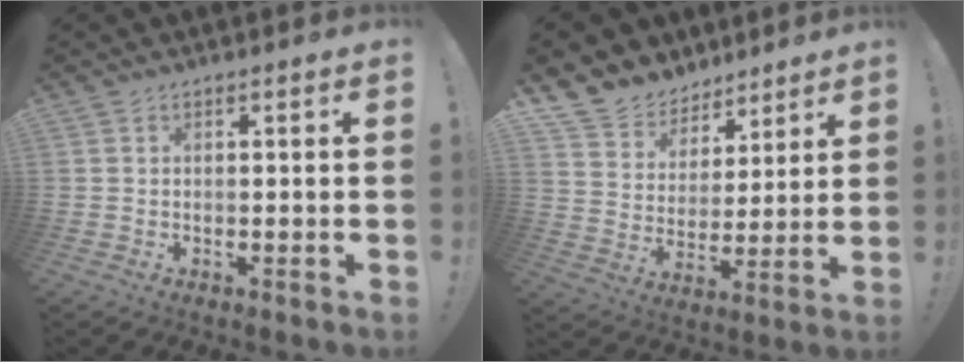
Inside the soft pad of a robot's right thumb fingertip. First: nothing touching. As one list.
[{"total": 10.8, "force": [8.0, 7.1, 1.6], "torque": [-0.035, -0.067, 0.154]}]